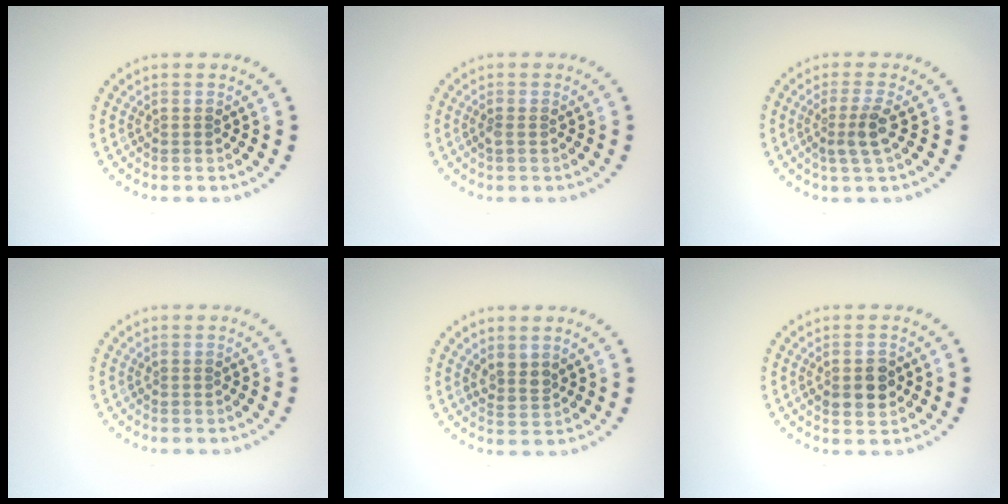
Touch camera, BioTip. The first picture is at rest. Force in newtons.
{"total": 0.6, "press": 0.5, "slide": 0.3}
{"total": 2.4, "press": 1.8, "slide": 1.6}
{"total": 0.0}
{"total": 1.5, "press": 1.2, "slide": 0.9}
{"total": 2.9, "press": 2.9, "slide": 0.2}